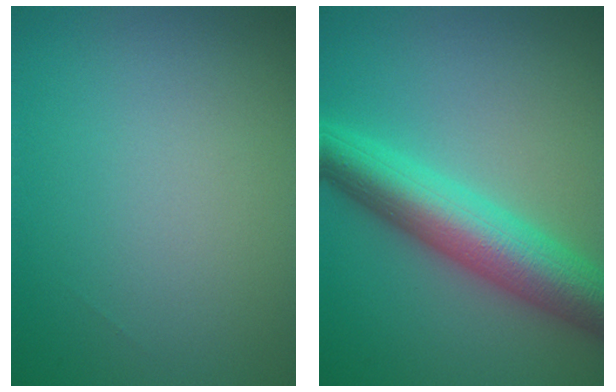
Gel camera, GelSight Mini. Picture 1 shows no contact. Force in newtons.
{"total": 8.0, "press": 8.0, "slide": 0.0}